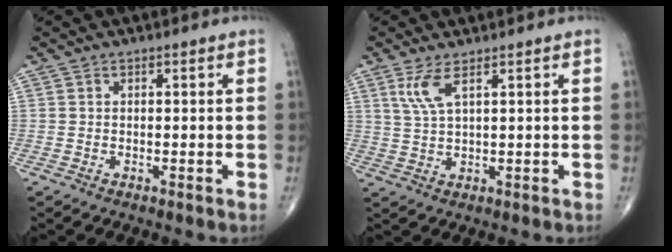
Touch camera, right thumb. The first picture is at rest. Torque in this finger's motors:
{"motor_torque": [-0.01, 0.01, 0.56, 0.50, 0.02]}